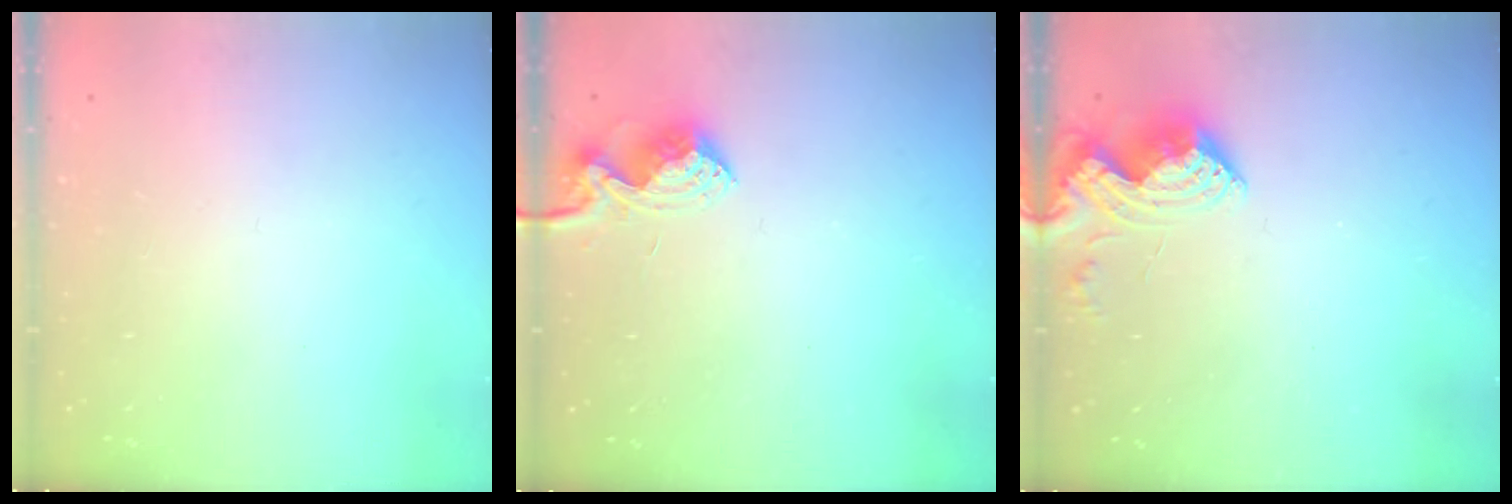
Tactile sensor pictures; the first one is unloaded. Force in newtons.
{"total": 7.1, "press": 7.0, "slide": 0.7}
{"total": 9.1, "press": 9.1, "slide": 0.8}